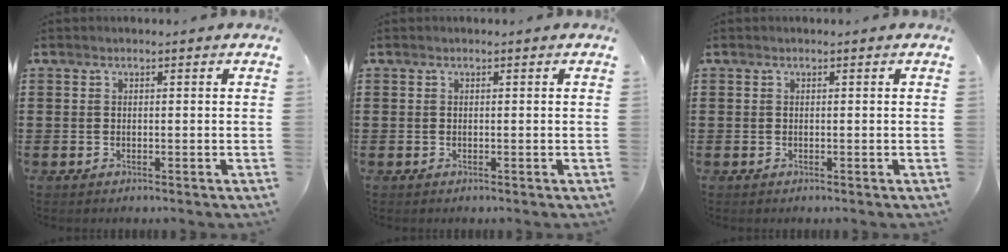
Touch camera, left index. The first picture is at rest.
{"total": 0.0}
{"total": 0.0}